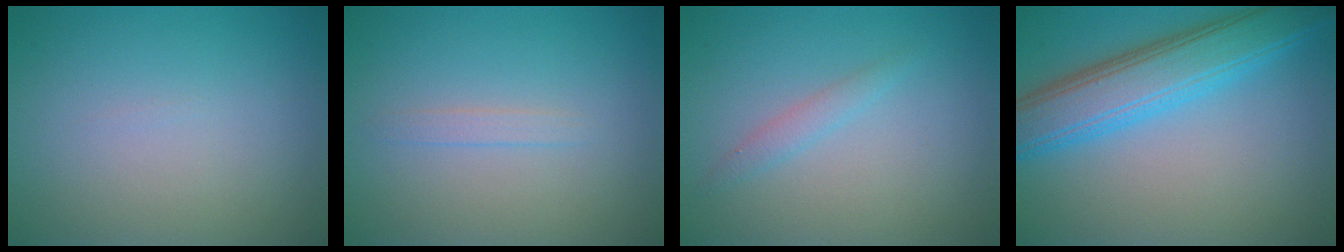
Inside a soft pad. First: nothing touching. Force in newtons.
{"total": 0.9, "press": 0.9, "slide": 0.0}
{"total": 1.2, "press": 1.2, "slide": 0.1}
{"total": 6.9, "press": 6.9, "slide": 0.1}